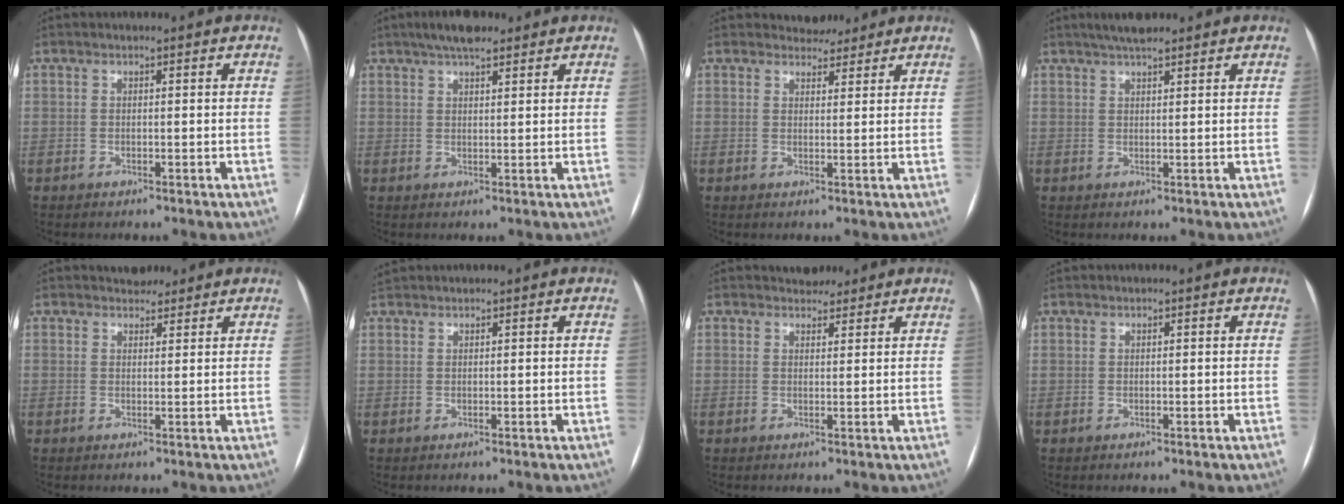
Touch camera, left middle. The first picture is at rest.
{"total": 5.6, "force": [4.2, 1.7, 3.3], "torque": [-0.058, 0.020, 0.068]}
{"total": 3.3, "force": [3.0, 1.4, -0.1], "torque": [0.003, 0.001, 0.040]}
{"total": 4.1, "force": [3.4, 0.7, 2.2], "torque": [-0.039, 0.016, 0.056]}
{"total": 3.1, "force": [2.8, 1.3, 0.3], "torque": [0.000, 0.008, 0.040]}
{"total": 2.3, "force": [2.2, 0.5, 0.3], "torque": [-0.010, 0.026, 0.042]}
{"total": 3.3, "force": [2.9, 1.4, 0.3], "torque": [0.000, 0.007, 0.042]}
{"total": 0.6, "force": [0.6, 0.2, 0.0], "torque": [-0.006, 0.008, 0.012]}